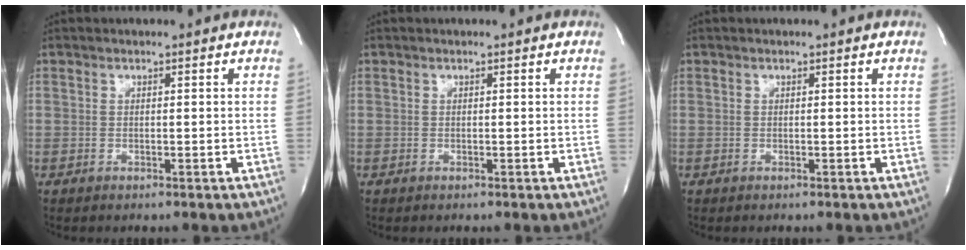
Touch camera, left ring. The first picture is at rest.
{"total": 0.0}
{"total": 0.0}